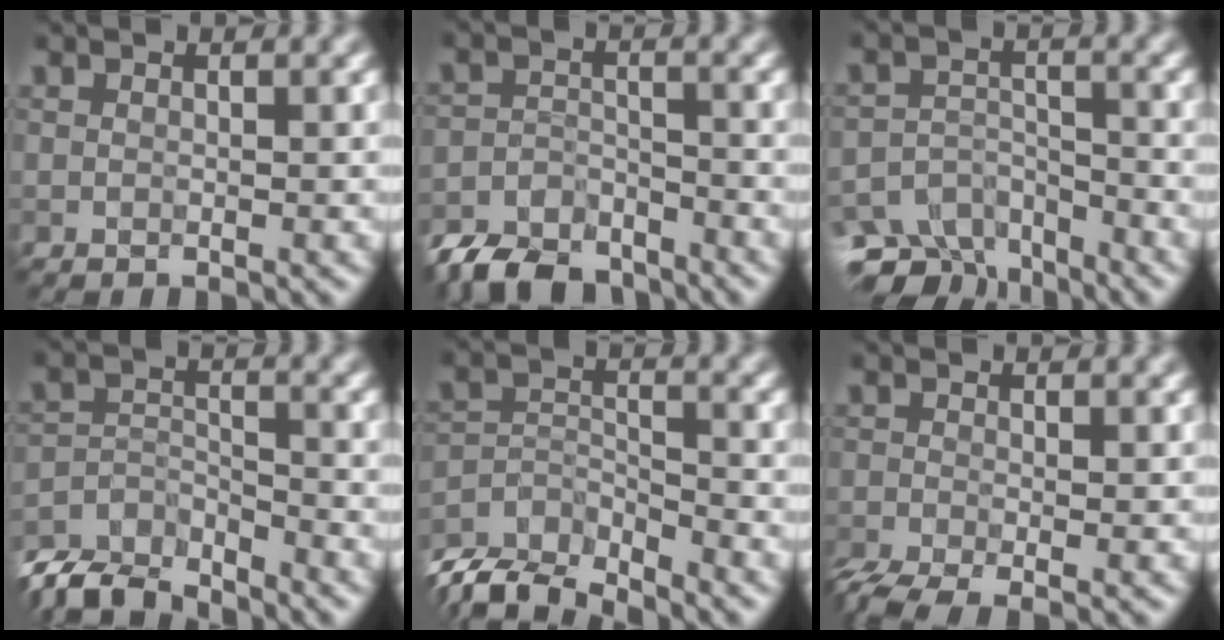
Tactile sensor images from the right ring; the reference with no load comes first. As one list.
[{"total": 6.0, "force": [-5.7, 1.8, 0.8], "torque": [-0.010, -0.006, -0.100]}, {"total": 6.8, "force": [-6.1, 2.9, 0.7], "torque": [0.001, -0.009, -0.088]}, {"total": 6.5, "force": [-6.4, 1.1, 0.8], "torque": [-0.013, -0.007, -0.117]}, {"total": 7.2, "force": [-6.9, 1.5, 1.6], "torque": [-0.038, -0.008, -0.119]}, {"total": 4.0, "force": [-2.8, 1.0, 2.6], "torque": [-0.045, -0.009, -0.043]}]